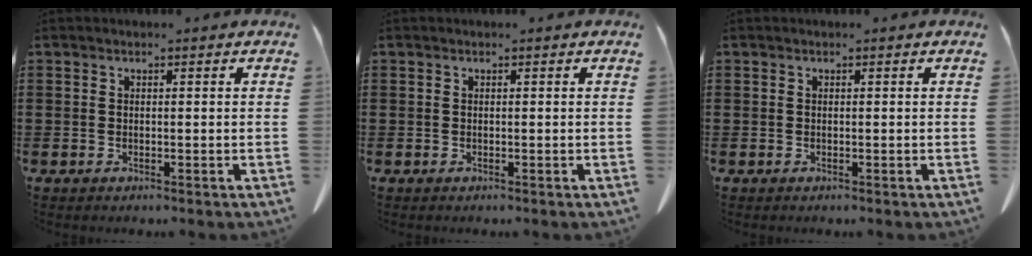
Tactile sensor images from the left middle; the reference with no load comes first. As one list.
[{"total": 0.0}, {"total": 0.0}]